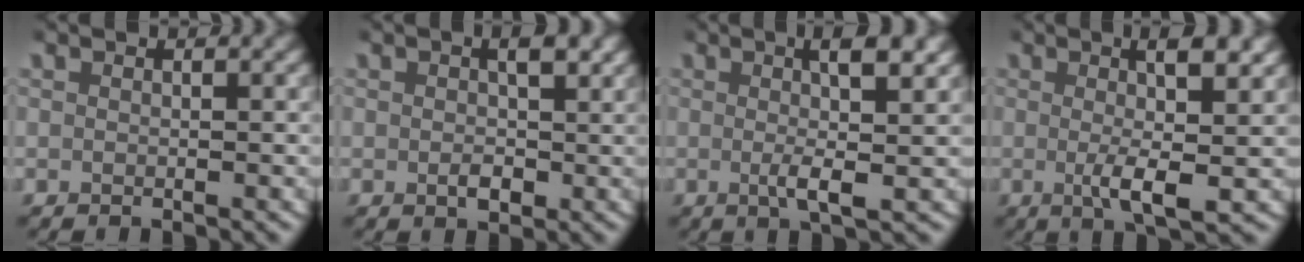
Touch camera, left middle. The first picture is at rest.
{"total": 2.6, "force": [0.2, 1.5, 2.2], "torque": [-0.034, -0.006, 0.012]}
{"total": 4.5, "force": [0.8, 0.7, 4.4], "torque": [-0.073, 0.000, 0.016]}
{"total": 5.5, "force": [0.6, 1.2, 5.4], "torque": [-0.086, -0.005, 0.016]}